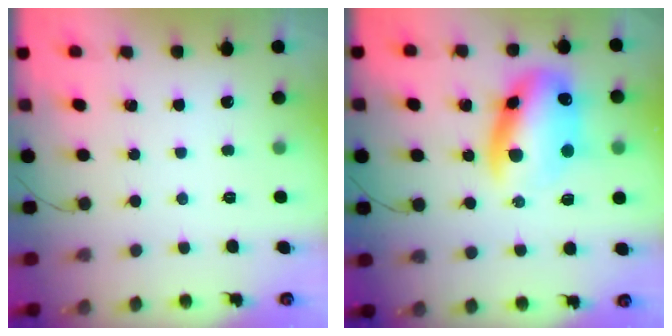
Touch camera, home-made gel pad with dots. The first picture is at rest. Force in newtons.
{"total": 13.9, "press": 13.7, "slide": 2.5}